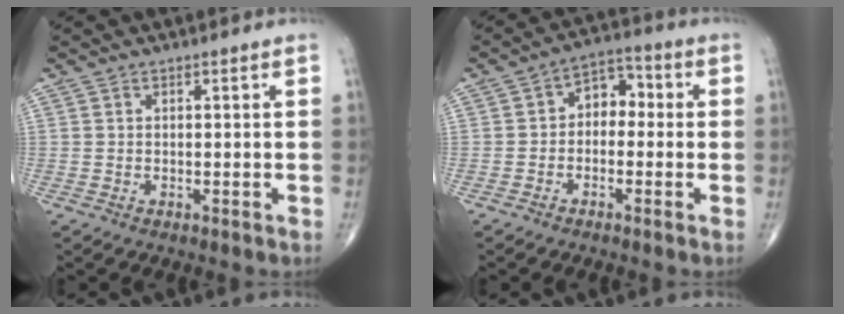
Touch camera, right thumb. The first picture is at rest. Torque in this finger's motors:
{"motor_torque": [-0.19, 0.23, 0.02, 0.00, 0.05]}